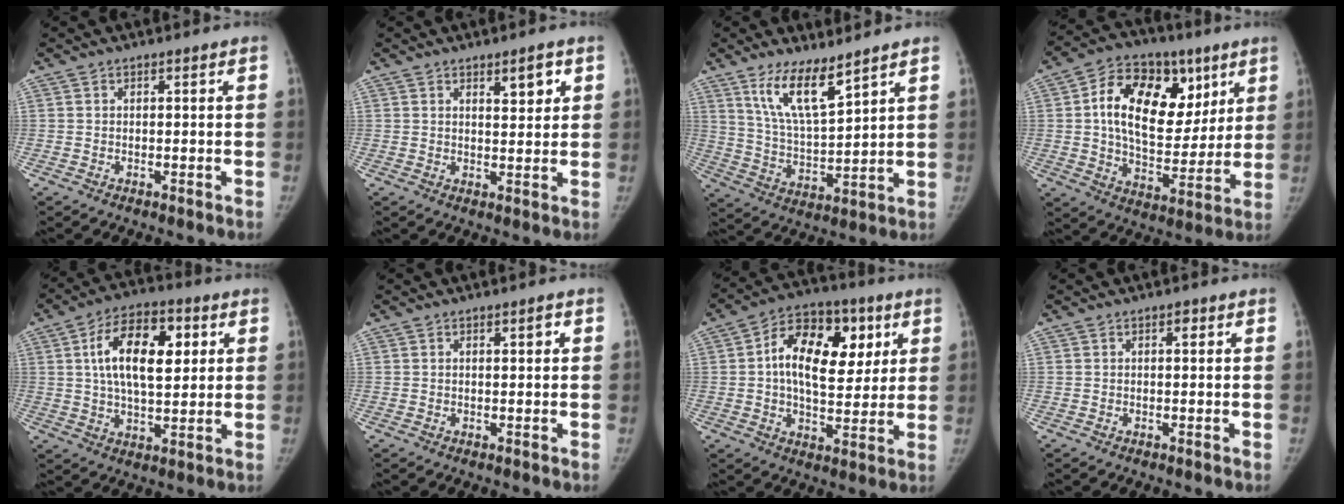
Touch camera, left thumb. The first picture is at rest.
{"total": 4.2, "force": [2.2, 1.6, 3.2], "torque": [-0.033, -0.014, 0.033]}
{"total": 10.3, "force": [7.2, 2.5, 7.0], "torque": [-0.122, -0.055, 0.150]}
{"total": 21.7, "force": [6.8, 13.8, 15.2], "torque": [-0.212, -0.009, 0.111]}
{"total": 15.1, "force": [3.8, 7.9, 12.3], "torque": [-0.187, 0.001, 0.062]}
{"total": 1.4, "force": [0.5, 0.5, 1.2], "torque": [-0.013, 0.000, 0.008]}
{"total": 17.7, "force": [4.4, 10.8, 13.3], "torque": [-0.176, 0.006, 0.064]}
{"total": 1.0, "force": [0.4, 0.6, 0.7], "torque": [-0.005, 0.002, 0.003]}